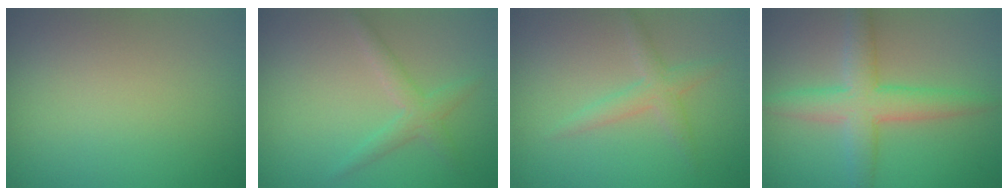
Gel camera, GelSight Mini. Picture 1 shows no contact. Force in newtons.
{"total": 2.1, "press": 2.1, "slide": 0.1}
{"total": 2.1, "press": 2.1, "slide": 0.1}
{"total": 5.0, "press": 5.0, "slide": 0.1}